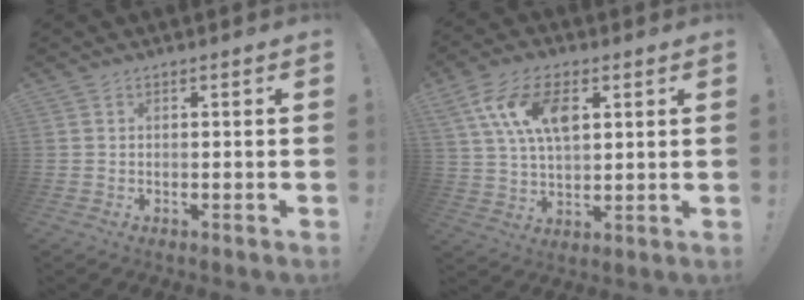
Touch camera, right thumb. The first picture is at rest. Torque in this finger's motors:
{"motor_torque": [-0.06, 0.72, 1.27, 0.46, 0.14]}